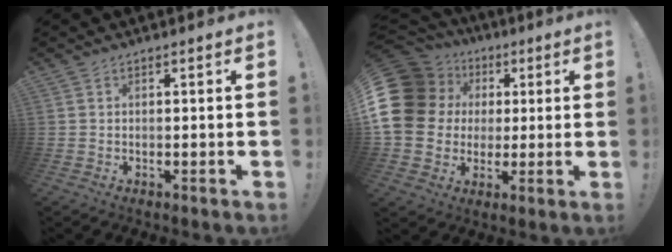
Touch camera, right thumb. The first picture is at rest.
{"total": 18.9, "force": [3.8, 15.7, 9.9], "torque": [-0.194, -0.003, 0.092]}